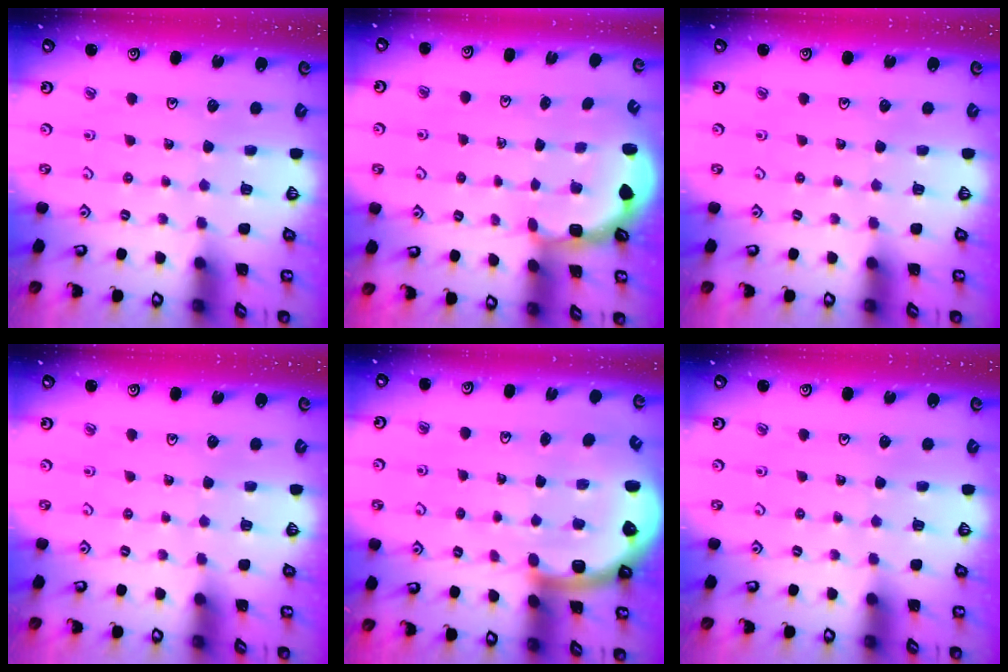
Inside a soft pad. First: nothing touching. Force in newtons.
{"total": 2.8, "press": 2.3, "slide": 1.7}
{"total": 0.0}
{"total": 0.0}
{"total": 8.0, "press": 7.8, "slide": 2.0}
{"total": 0.0}